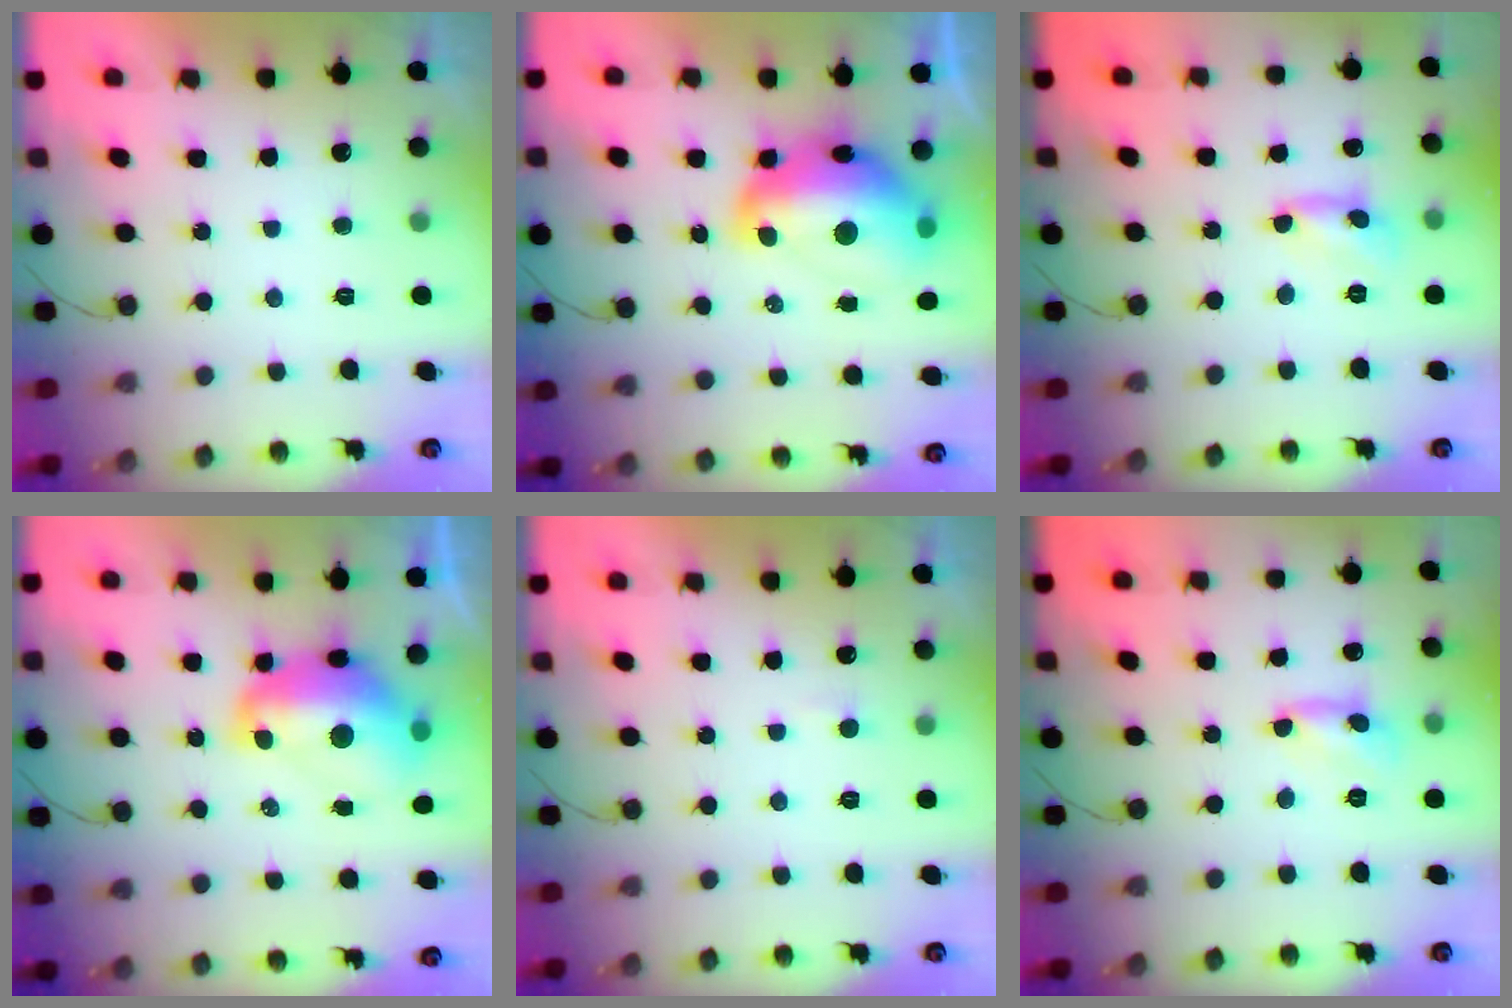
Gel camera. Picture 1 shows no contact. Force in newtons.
{"total": 17.0, "press": 16.9, "slide": 1.3}
{"total": 2.7, "press": 2.7, "slide": 0.1}
{"total": 14.4, "press": 14.4, "slide": 1.2}
{"total": 3.1, "press": 3.1, "slide": 0.3}
{"total": 2.7, "press": 2.7, "slide": 0.1}